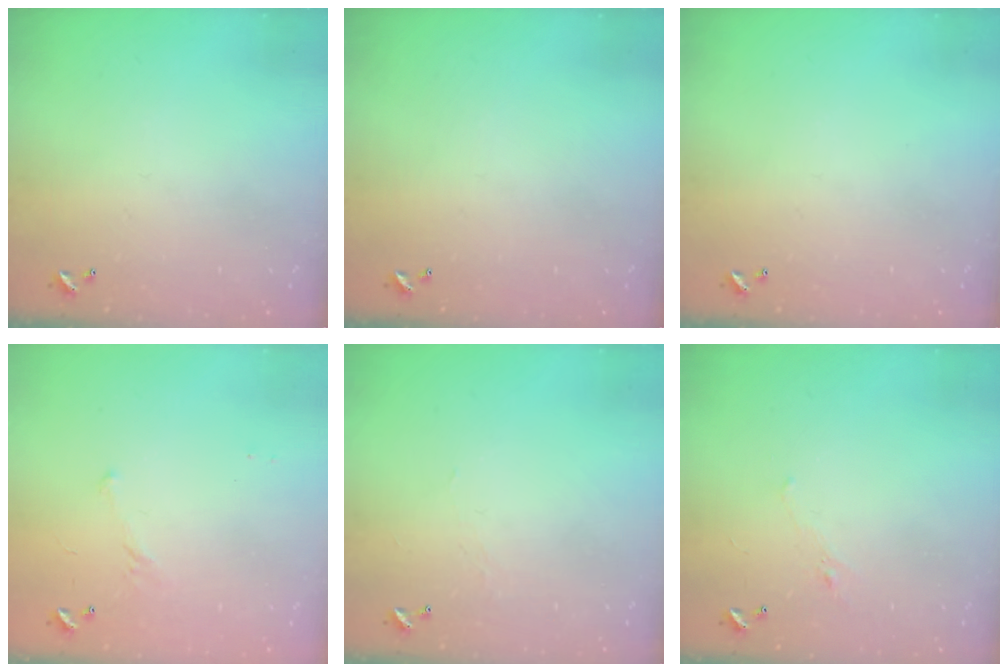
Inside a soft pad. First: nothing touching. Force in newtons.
{"total": 0.0}
{"total": 0.0}
{"total": 4.7, "press": 4.6, "slide": 0.9}
{"total": 1.7, "press": 1.7, "slide": 0.4}
{"total": 0.7, "press": 0.2, "slide": 0.6}